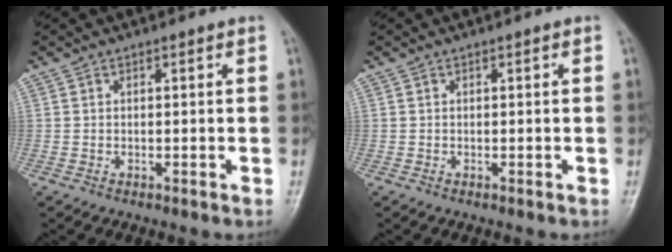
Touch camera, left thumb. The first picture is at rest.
{"total": 0.0}